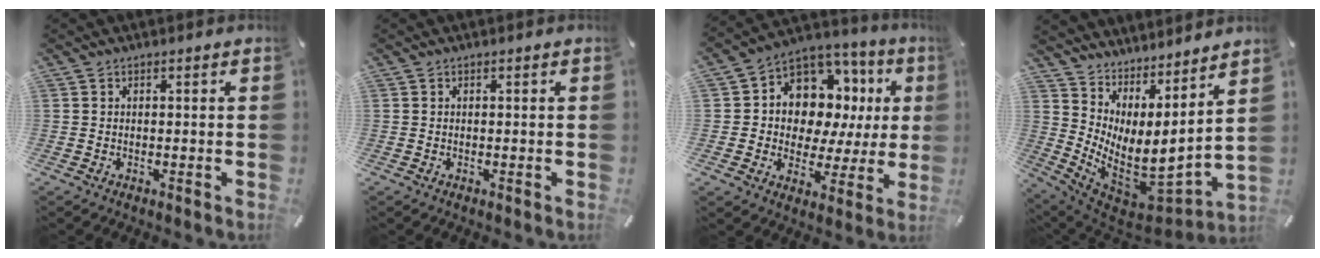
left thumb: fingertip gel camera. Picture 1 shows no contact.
{"total": 0.0}
{"total": 11.1, "force": [4.3, 9.2, 4.4], "torque": [-0.072, -0.048, 0.086]}
{"total": 6.0, "force": [1.5, 3.0, 5.0], "torque": [-0.100, -0.080, 0.027]}